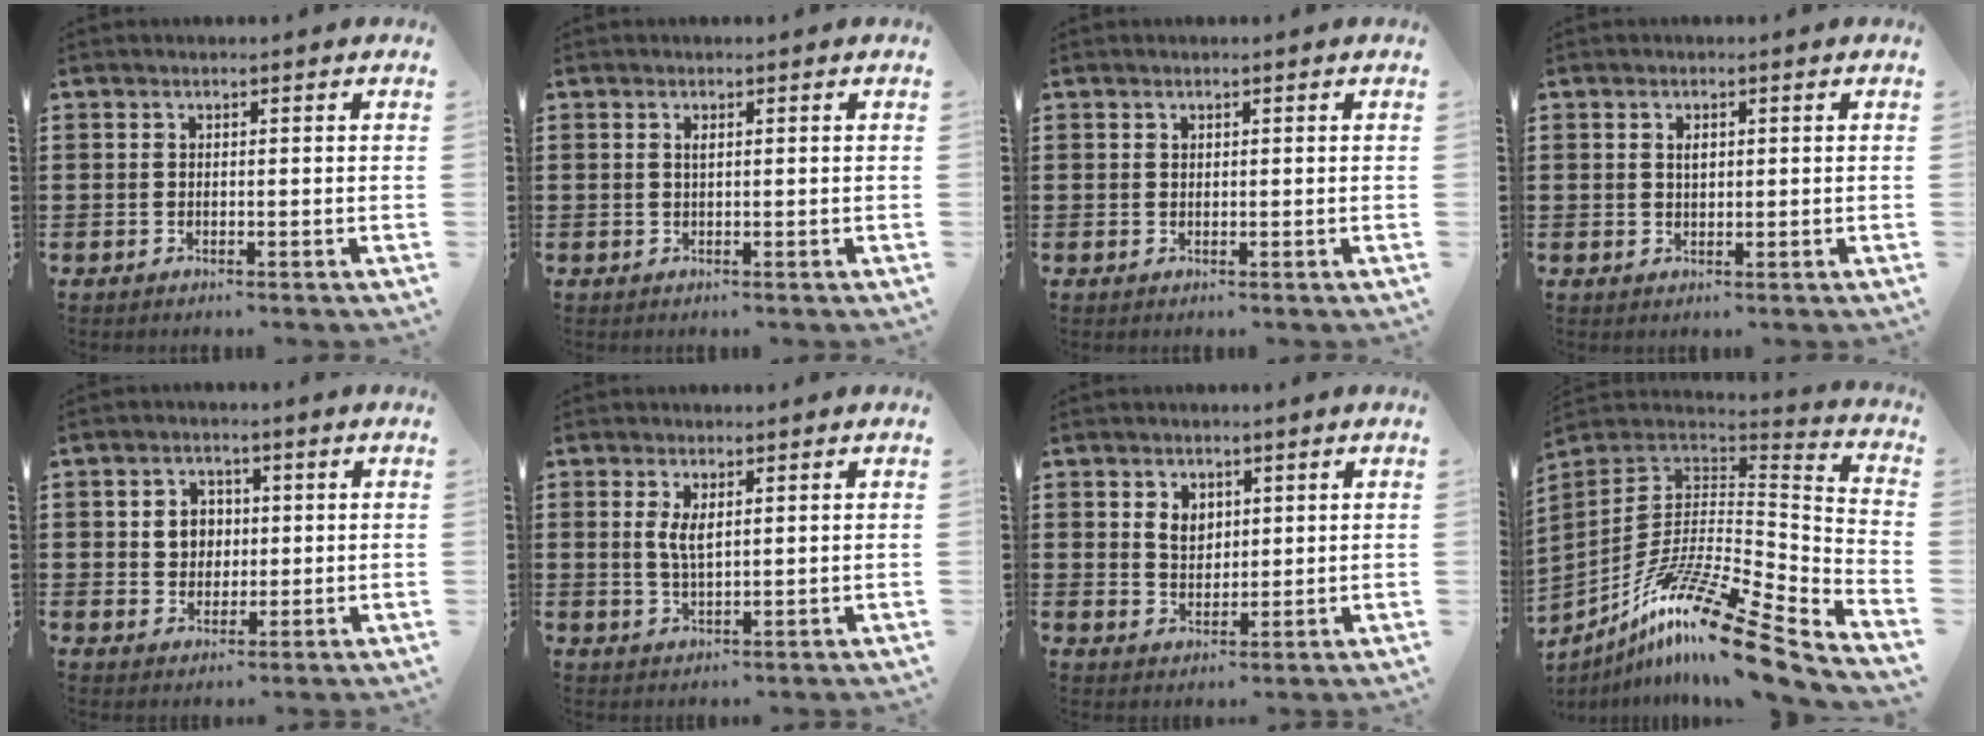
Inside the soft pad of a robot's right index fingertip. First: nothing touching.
{"total": 0.8, "force": [0.2, 0.1, 0.7], "torque": [-0.015, 0.000, 0.004]}
{"total": 0.5, "force": [0.3, 0.4, 0.1], "torque": [-0.003, 0.002, 0.007]}
{"total": 1.4, "force": [0.4, 0.7, 1.1], "torque": [-0.023, 0.006, 0.007]}
{"total": 4.3, "force": [0.6, 3.8, 1.9], "torque": [-0.043, 0.010, 0.005]}
{"total": 3.3, "force": [1.0, 1.2, 2.9], "torque": [-0.060, 0.003, 0.016]}
{"total": 3.5, "force": [1.5, 2.6, 1.7], "torque": [-0.043, 0.009, 0.027]}
{"total": 16.7, "force": [-10.9, 2.5, 12.5], "torque": [-0.238, 0.018, -0.200]}